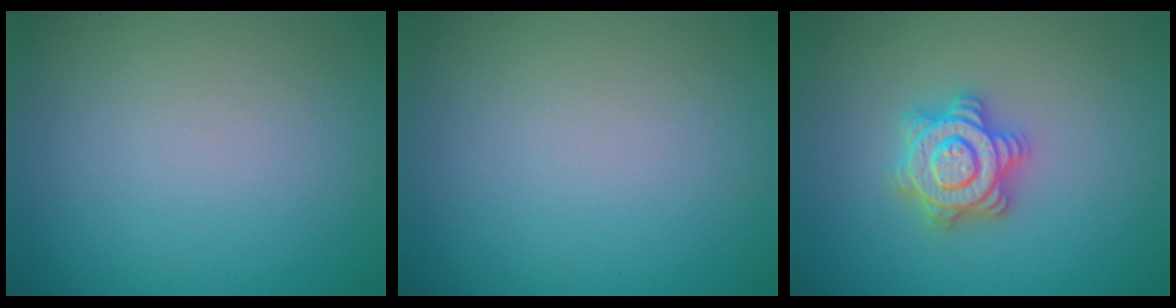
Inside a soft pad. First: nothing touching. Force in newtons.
{"total": 0.0}
{"total": 4.6, "press": 4.6, "slide": 0.6}